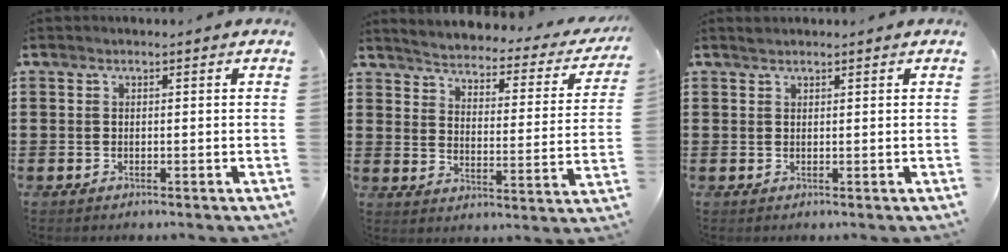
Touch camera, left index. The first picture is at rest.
{"total": 2.6, "force": [2.6, 0.0, 0.5], "torque": [-0.032, -0.030, 0.034]}
{"total": 0.9, "force": [0.9, 0.2, 0.2], "torque": [-0.005, 0.001, 0.017]}